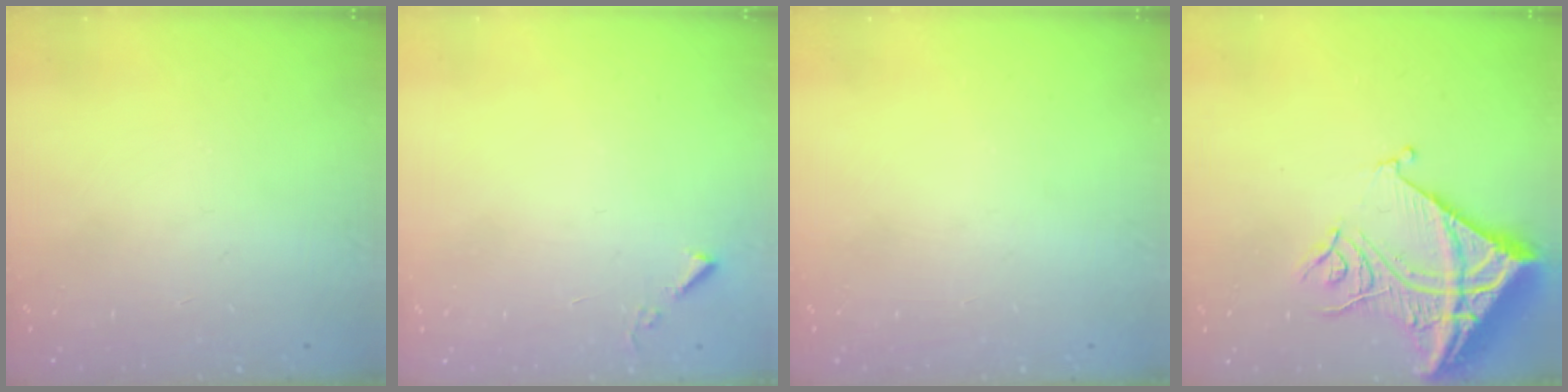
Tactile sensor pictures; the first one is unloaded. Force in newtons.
{"total": 3.2, "press": 3.2, "slide": 0.5}
{"total": 0.0}
{"total": 16.8, "press": 16.6, "slide": 2.1}